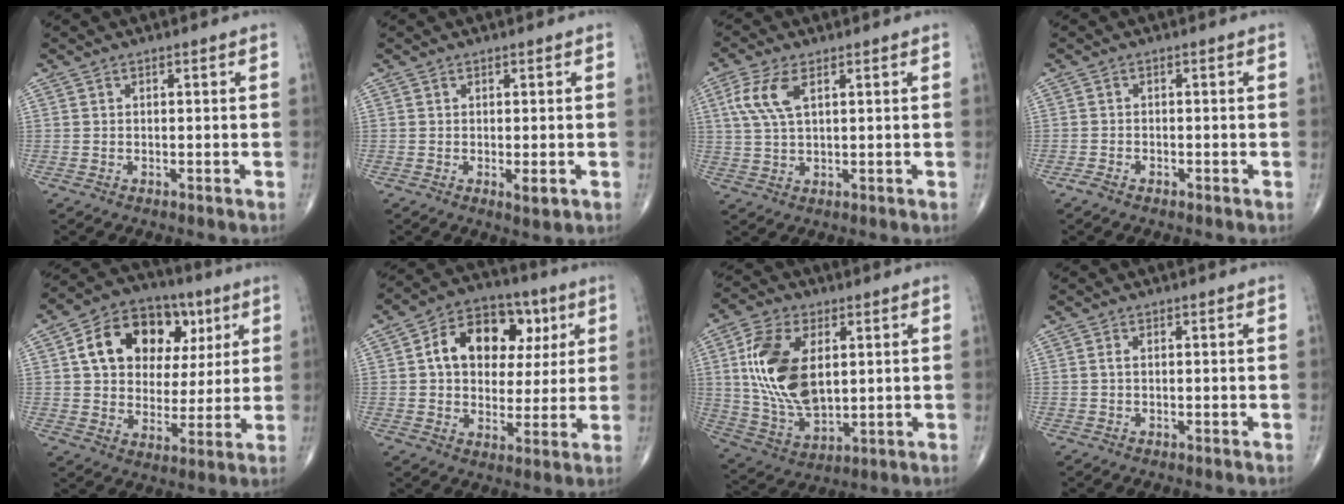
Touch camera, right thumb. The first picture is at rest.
{"total": 1.9, "force": [-0.4, 0.5, 1.8], "torque": [-0.027, -0.006, -0.004]}
{"total": 6.7, "force": [2.4, 2.9, 5.6], "torque": [-0.135, 0.005, 0.052]}
{"total": 1.4, "force": [-1.0, 0.7, 0.7], "torque": [-0.017, 0.003, -0.021]}
{"total": 17.9, "force": [5.6, 13.2, 10.8], "torque": [-0.138, 0.008, 0.089]}
{"total": 16.0, "force": [4.2, 11.3, 10.6], "torque": [-0.124, 0.012, 0.062]}
{"total": 17.0, "force": [3.3, 9.7, 13.6], "torque": [-0.254, -0.012, 0.068]}
{"total": 0.7, "force": [0.1, 0.4, 0.6], "torque": [-0.015, 0.000, 0.000]}